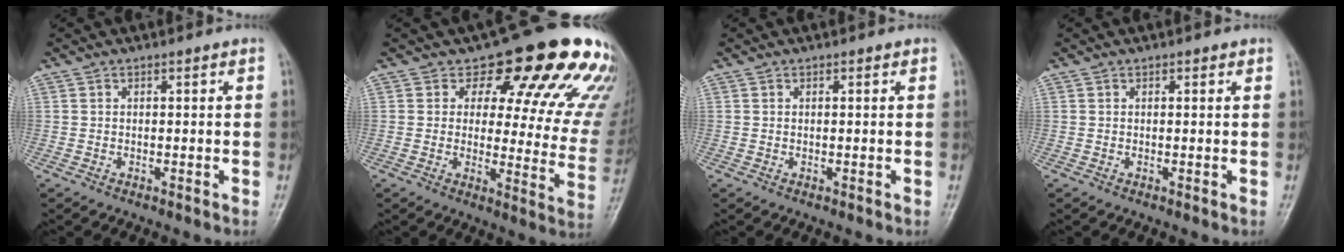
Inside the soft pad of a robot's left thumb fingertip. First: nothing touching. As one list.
[{"total": 20.4, "force": [13.8, 8.8, 12.2], "torque": [-0.097, -0.069, 0.149]}, {"total": 0.0}, {"total": 0.6, "force": [0.4, 0.3, 0.4], "torque": [-0.005, -0.002, 0.003]}]